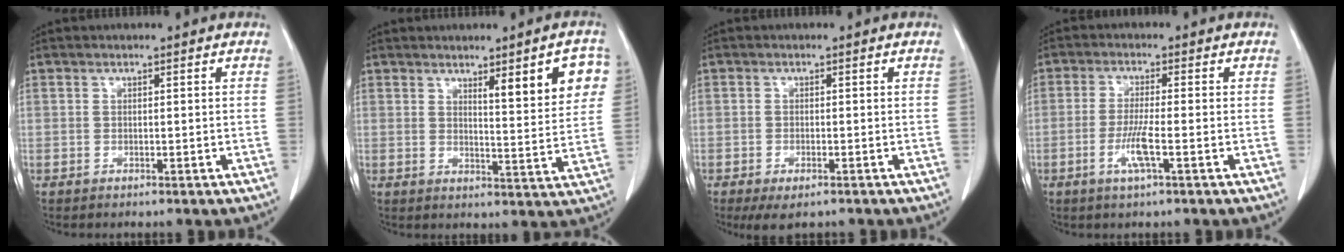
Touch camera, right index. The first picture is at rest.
{"total": 8.4, "force": [3.9, 1.3, 7.3], "torque": [-0.089, -0.004, 0.051]}
{"total": 4.1, "force": [-2.7, 1.4, 2.7], "torque": [-0.045, -0.009, -0.036]}
{"total": 4.8, "force": [-1.7, 0.0, 4.5], "torque": [-0.090, -0.009, -0.033]}